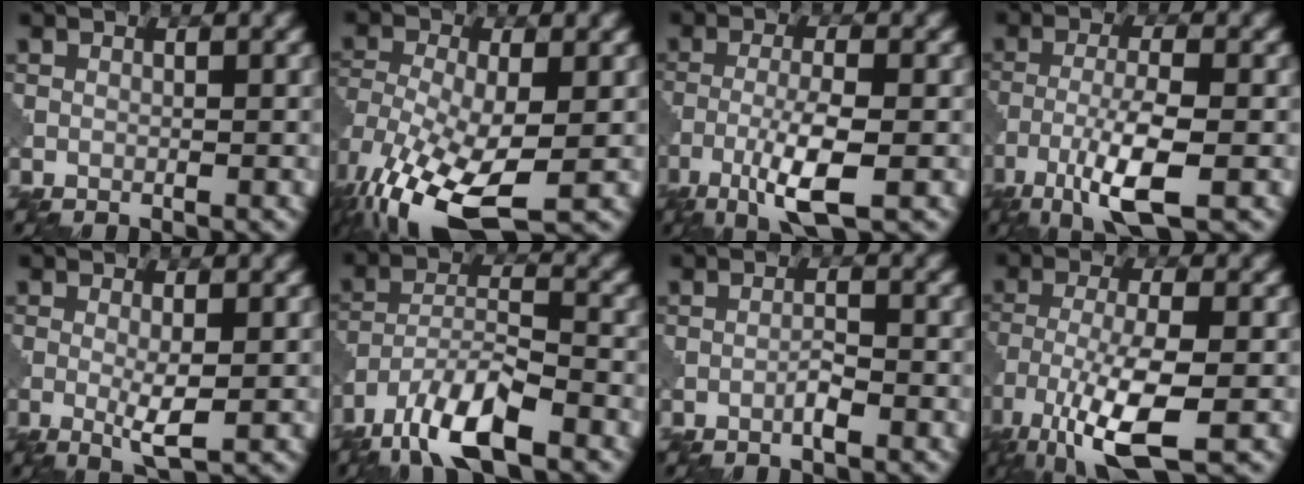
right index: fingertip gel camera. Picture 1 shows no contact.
{"total": 11.8, "force": [-5.5, 5.4, 8.9], "torque": [-0.196, -0.022, -0.096]}
{"total": 5.8, "force": [-2.6, 1.1, 5.1], "torque": [-0.098, 0.001, -0.053]}
{"total": 6.7, "force": [-3.3, 1.4, 5.7], "torque": [-0.110, 0.000, -0.069]}
{"total": 2.9, "force": [-0.3, 0.4, 2.9], "torque": [-0.055, -0.008, -0.003]}
{"total": 8.8, "force": [-6.1, 2.7, 5.7], "torque": [-0.102, -0.001, -0.123]}
{"total": 1.4, "force": [-0.8, 0.2, 1.1], "torque": [-0.020, 0.004, -0.016]}
{"total": 9.3, "force": [-4.9, 2.6, 7.5], "torque": [-0.157, -0.016, -0.093]}